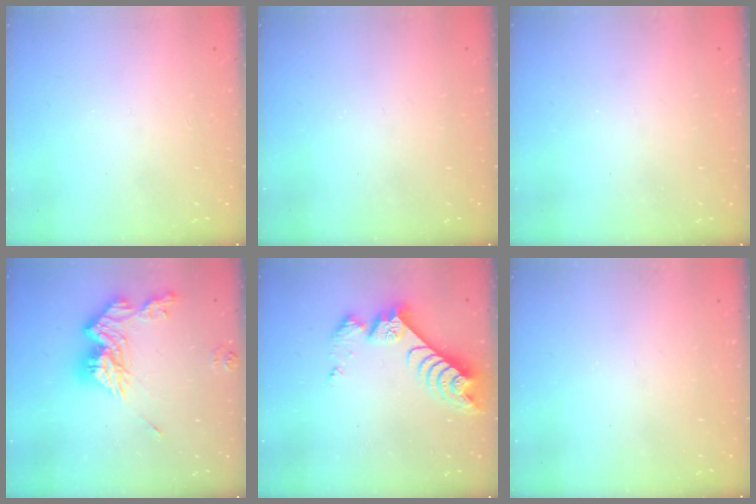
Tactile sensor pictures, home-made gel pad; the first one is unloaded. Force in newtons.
{"total": 0.0}
{"total": 0.0}
{"total": 15.5, "press": 15.4, "slide": 1.7}
{"total": 8.3, "press": 8.3, "slide": 0.8}
{"total": 0.0}